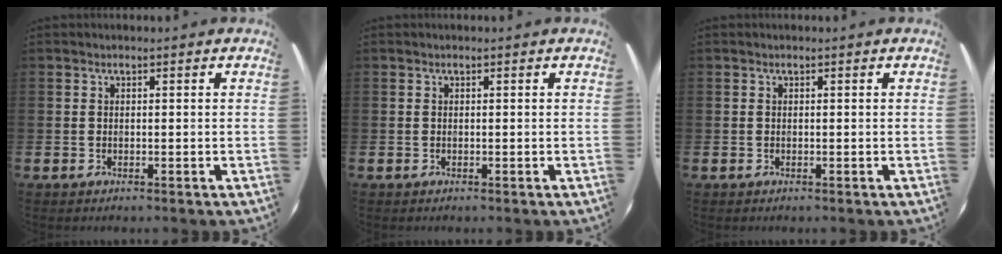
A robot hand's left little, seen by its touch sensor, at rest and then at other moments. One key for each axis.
{"total": 0.0}
{"total": 0.0}